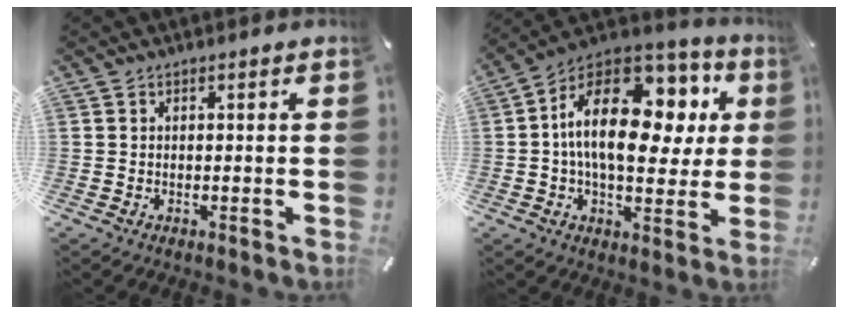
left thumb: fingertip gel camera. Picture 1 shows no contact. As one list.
[{"total": 21.2, "force": [4.5, 12.3, 16.7], "torque": [-0.292, -0.014, 0.075]}]